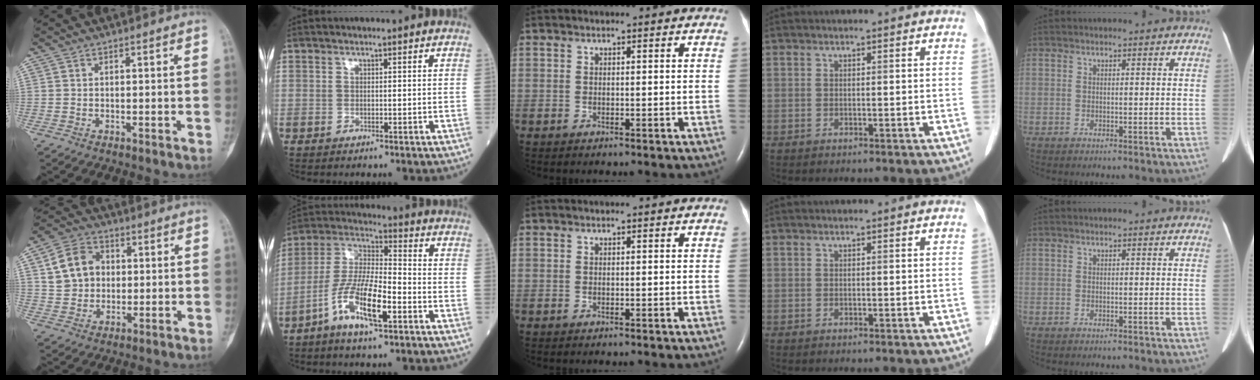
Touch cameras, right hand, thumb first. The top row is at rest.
{"thumb": {"total": 10.0, "force": [2.0, 8.3, 5.3], "torque": [-0.070, 0.007, 0.034]}, "index": {"total": 11.9, "force": [-5.5, 2.4, 10.3], "torque": [-0.212, -0.001, -0.106]}}